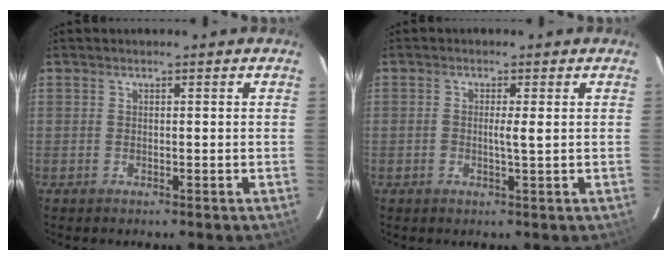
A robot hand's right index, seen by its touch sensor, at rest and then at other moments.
{"total": 1.9, "force": [0.1, 0.0, 1.9], "torque": [-0.038, -0.001, -0.001]}